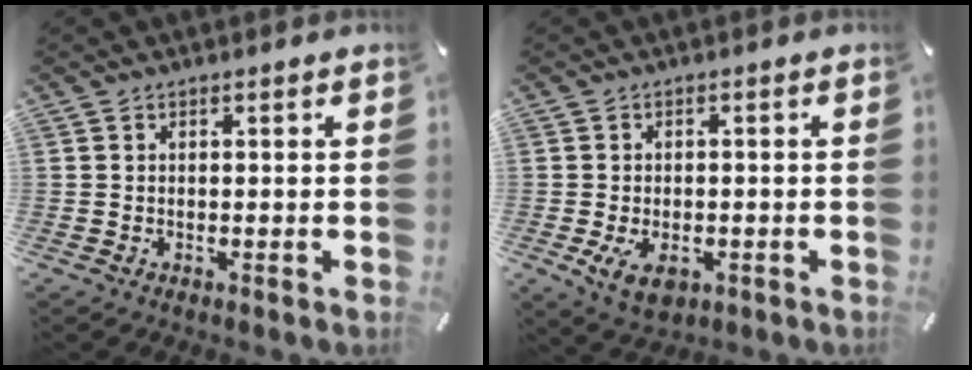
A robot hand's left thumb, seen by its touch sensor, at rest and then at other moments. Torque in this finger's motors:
{"motor_torque": [-0.02, 0.73, 0.17, 0.02, 0.03]}